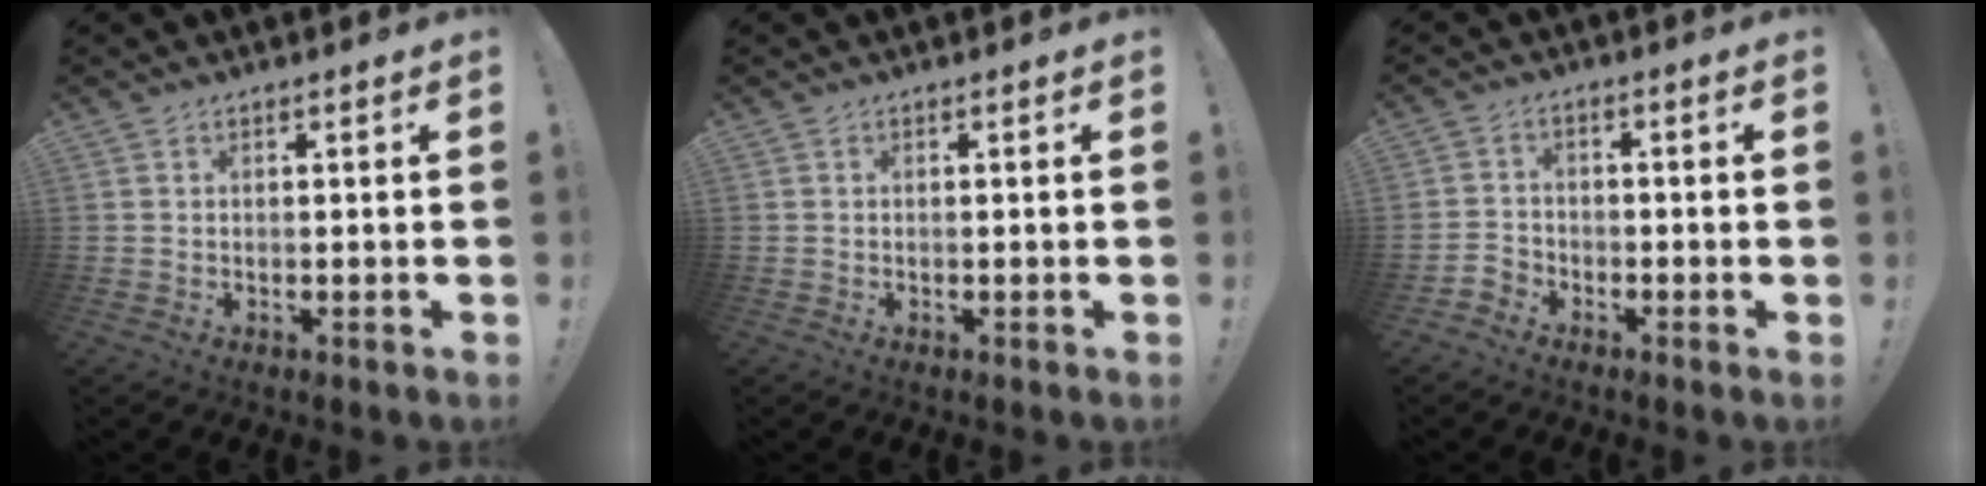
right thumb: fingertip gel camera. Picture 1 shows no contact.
{"total": 0.0}
{"total": 3.7, "force": [-3.2, 1.7, 0.7], "torque": [-0.021, 0.008, -0.063]}